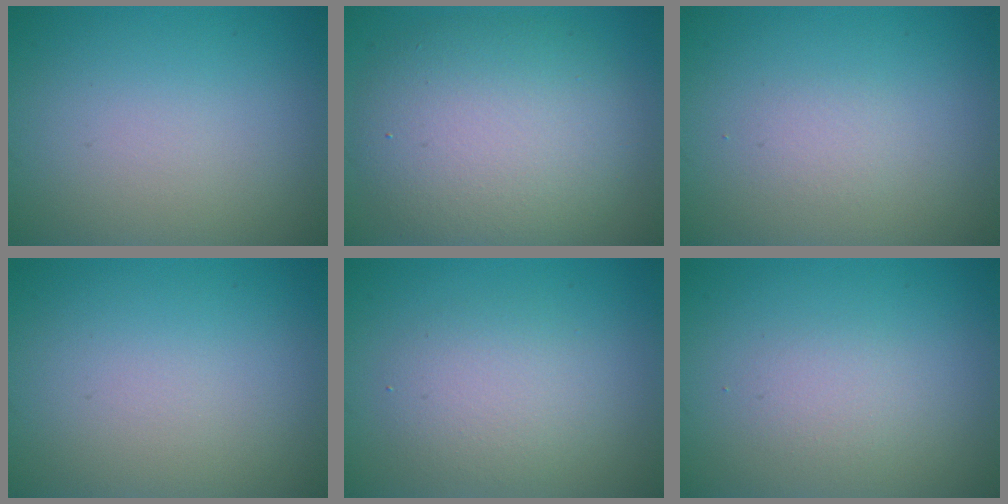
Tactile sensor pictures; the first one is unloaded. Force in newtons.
{"total": 8.5, "press": 8.4, "slide": 0.9}
{"total": 1.0, "press": 1.0, "slide": 0.1}
{"total": 0.0}
{"total": 2.8, "press": 2.8, "slide": 0.2}
{"total": 1.4, "press": 1.4, "slide": 0.1}